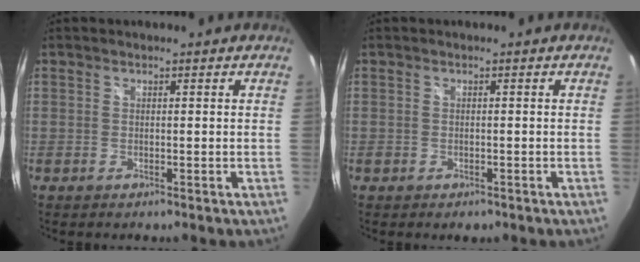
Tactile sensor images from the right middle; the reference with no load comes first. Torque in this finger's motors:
{"motor_torque": [0.25, -0.33, 0.00, 0.02]}